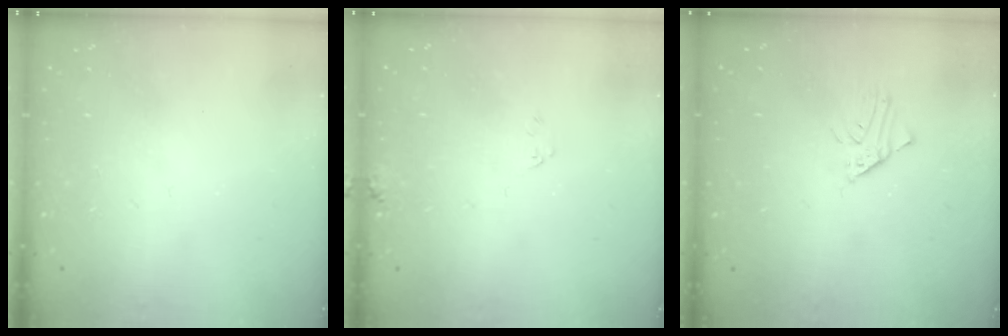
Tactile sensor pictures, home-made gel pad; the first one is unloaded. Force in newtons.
{"total": 5.5, "press": 5.5, "slide": 0.3}
{"total": 1.3, "press": 1.3, "slide": 0.1}